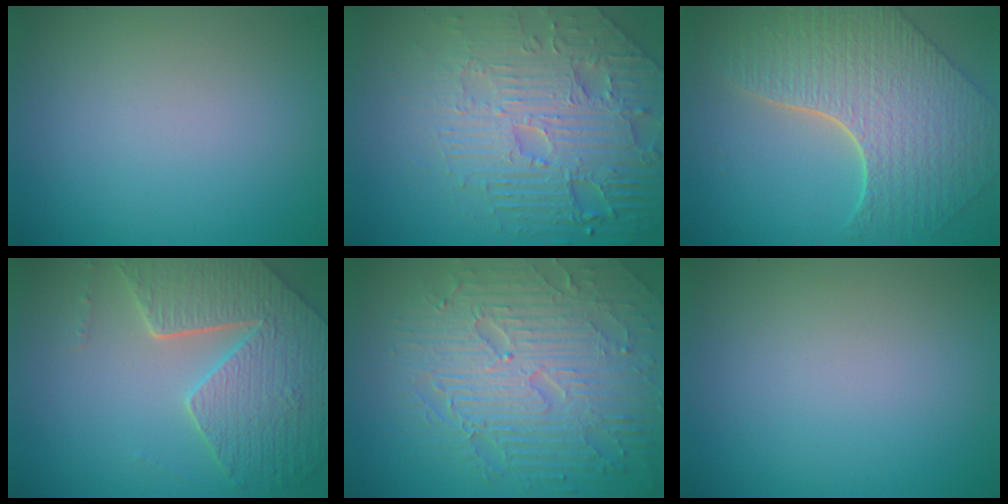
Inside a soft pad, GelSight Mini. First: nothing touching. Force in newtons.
{"total": 7.1, "press": 5.8, "slide": 4.1}
{"total": 8.5, "press": 6.3, "slide": 5.7}
{"total": 7.2, "press": 5.5, "slide": 4.7}
{"total": 8.7, "press": 6.2, "slide": 6.1}
{"total": 0.0}